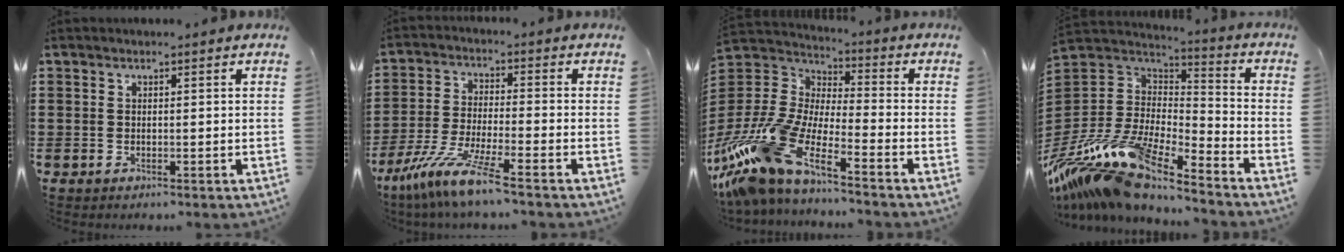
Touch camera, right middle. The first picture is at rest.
{"total": 8.8, "force": [-6.8, -0.3, 5.6], "torque": [-0.127, -0.018, -0.137]}
{"total": 12.4, "force": [-10.2, 3.0, 6.4], "torque": [-0.172, -0.001, -0.214]}
{"total": 14.8, "force": [-12.4, 3.2, 7.4], "torque": [-0.174, 0.018, -0.243]}